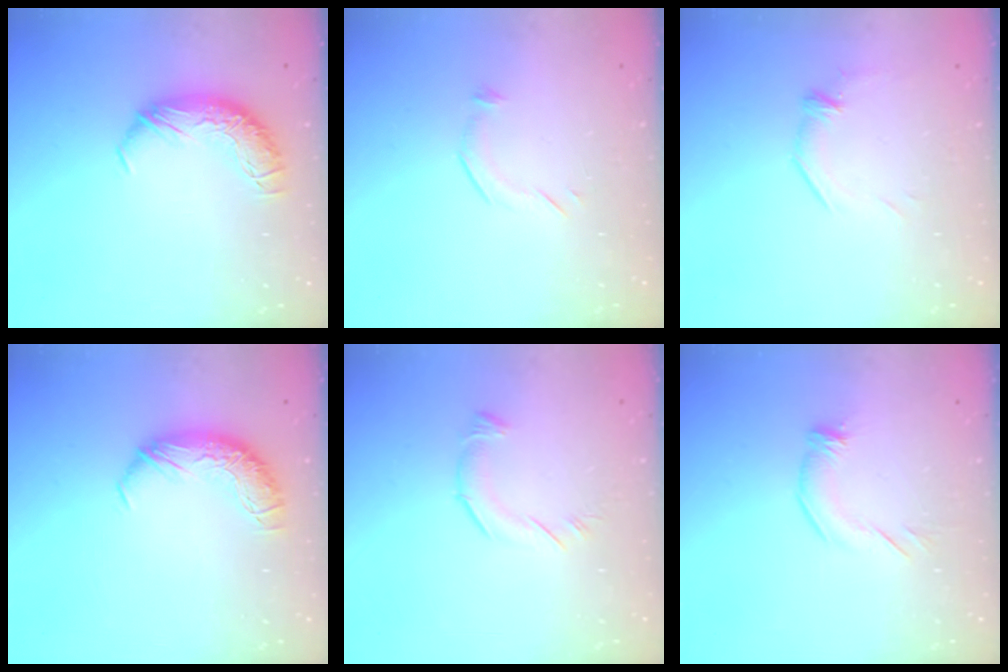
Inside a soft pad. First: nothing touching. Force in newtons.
{"total": 5.2, "press": 5.2, "slide": 0.8}
{"total": 3.9, "press": 3.7, "slide": 1.3}
{"total": 0.0}
{"total": 4.5, "press": 4.5, "slide": 0.6}
{"total": 2.4, "press": 2.3, "slide": 0.9}